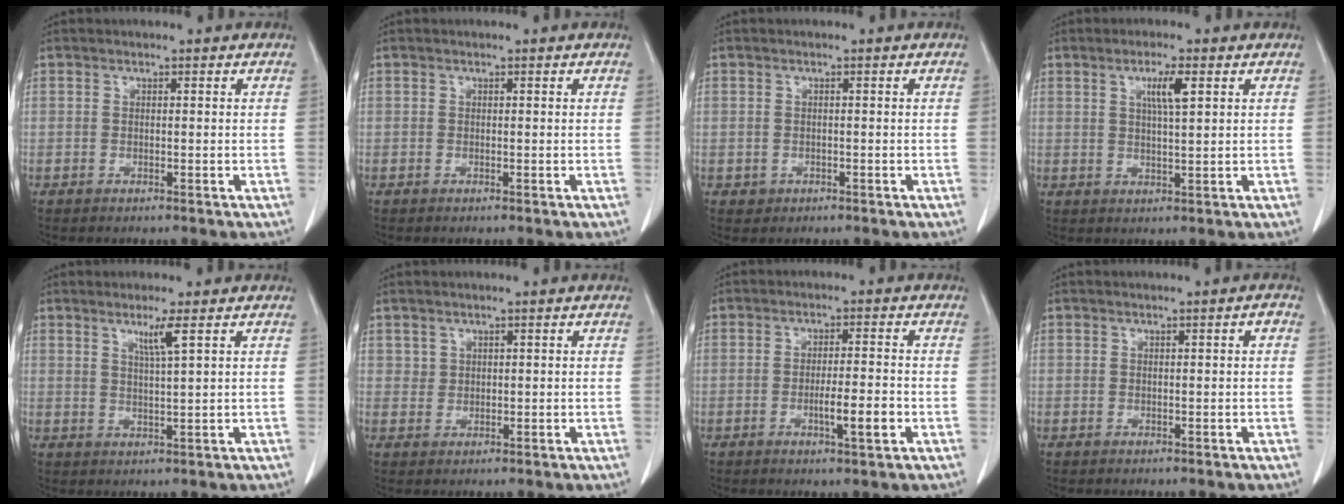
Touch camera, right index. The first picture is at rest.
{"total": 0.0}
{"total": 1.2, "force": [-0.5, 1.1, 0.1], "torque": [-0.002, 0.004, -0.003]}
{"total": 4.1, "force": [1.7, 0.0, 3.7], "torque": [-0.065, -0.001, 0.030]}
{"total": 3.3, "force": [1.8, -0.9, 2.6], "torque": [-0.052, -0.008, 0.037]}
{"total": 1.5, "force": [0.9, 1.1, 0.1], "torque": [0.013, 0.001, 0.012]}
{"total": 4.9, "force": [-1.6, 0.3, 4.7], "torque": [-0.077, -0.005, -0.024]}
{"total": 0.9, "force": [0.1, -0.2, 0.9], "torque": [-0.014, 0.002, 0.002]}